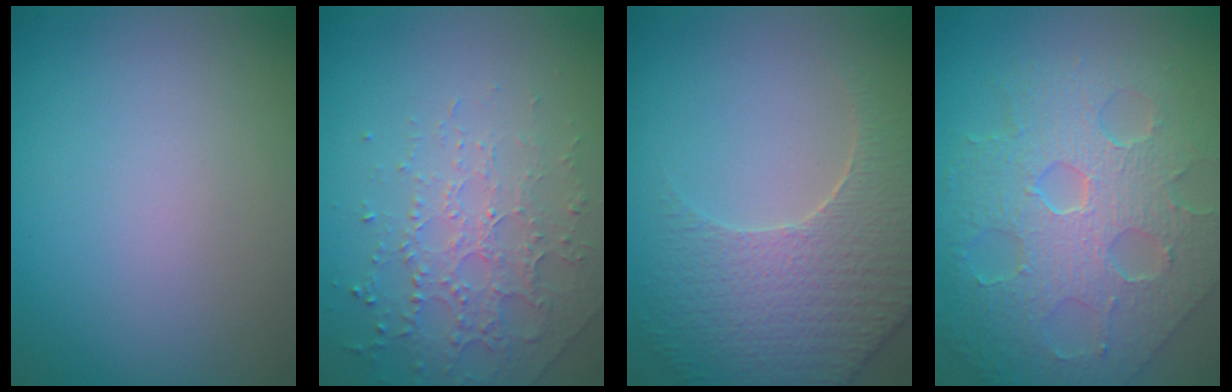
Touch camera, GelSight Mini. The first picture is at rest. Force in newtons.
{"total": 2.6, "press": 2.4, "slide": 1.1}
{"total": 5.1, "press": 4.7, "slide": 2.0}
{"total": 8.8, "press": 6.1, "slide": 6.4}